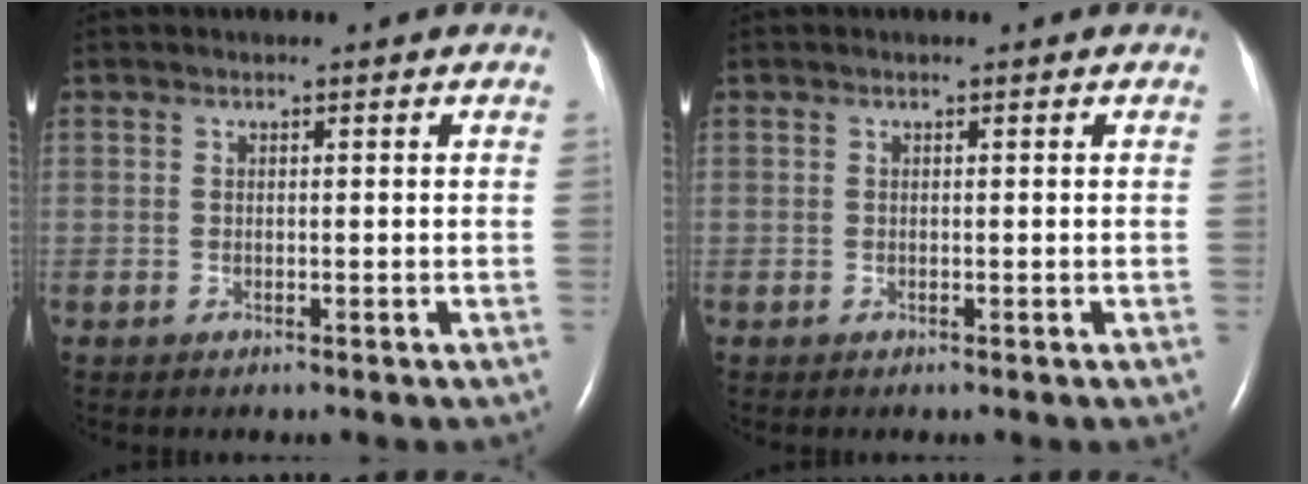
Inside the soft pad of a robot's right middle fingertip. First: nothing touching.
{"total": 0.0}